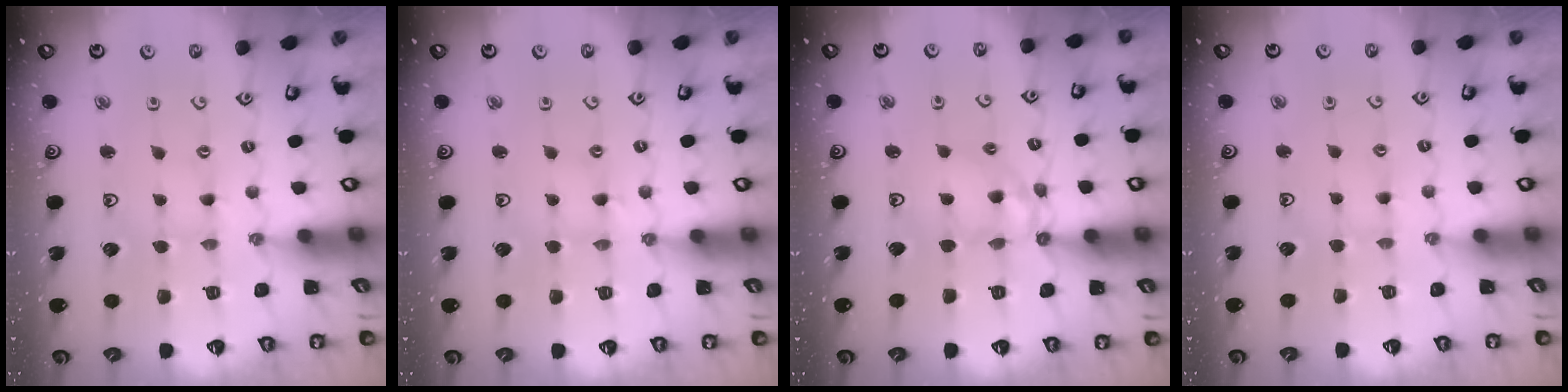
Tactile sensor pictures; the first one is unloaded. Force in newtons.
{"total": 1.7, "press": 1.7, "slide": 0.2}
{"total": 11.6, "press": 11.5, "slide": 1.5}
{"total": 2.1, "press": 2.0, "slide": 0.3}